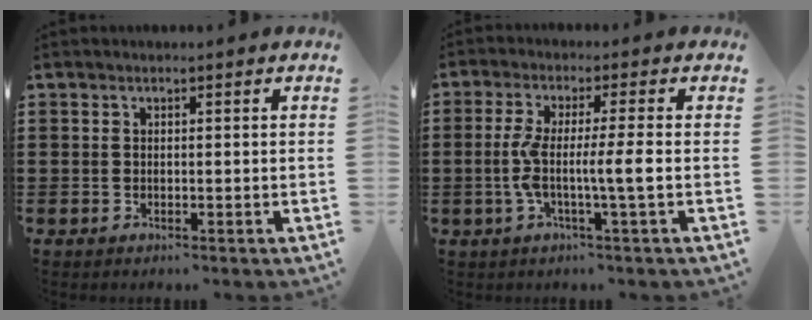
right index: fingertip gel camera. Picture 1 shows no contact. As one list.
[{"total": 7.1, "force": [-1.2, 0.1, 7.0], "torque": [-0.154, -0.015, -0.036]}]